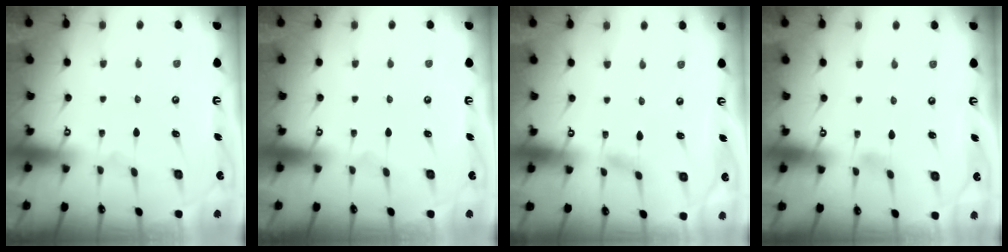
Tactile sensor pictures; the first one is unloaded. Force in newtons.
{"total": 0.0}
{"total": 2.5, "press": 2.5, "slide": 0.3}
{"total": 3.1, "press": 3.1, "slide": 0.4}